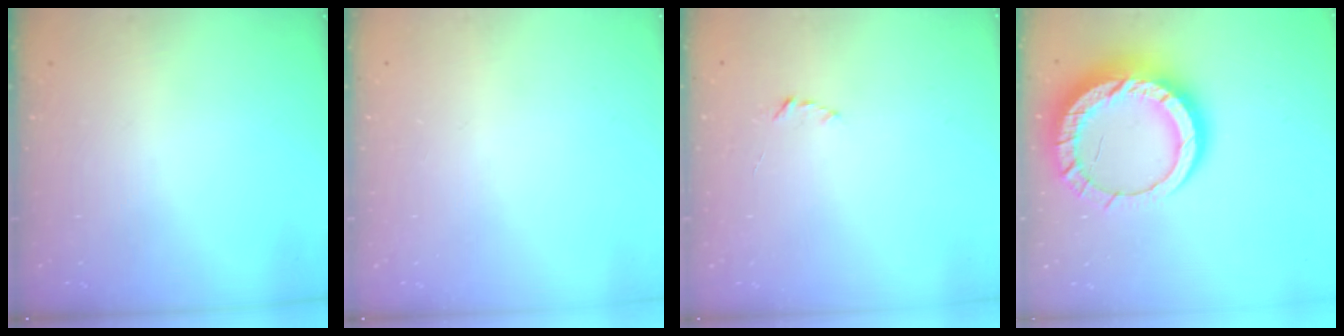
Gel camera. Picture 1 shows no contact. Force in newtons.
{"total": 0.0}
{"total": 1.9, "press": 1.9, "slide": 0.2}
{"total": 18.7, "press": 18.6, "slide": 1.5}